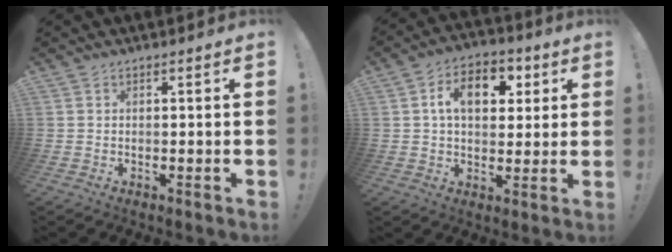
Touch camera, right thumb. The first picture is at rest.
{"total": 11.8, "force": [3.2, 7.8, 8.3], "torque": [-0.119, 0.006, 0.056]}